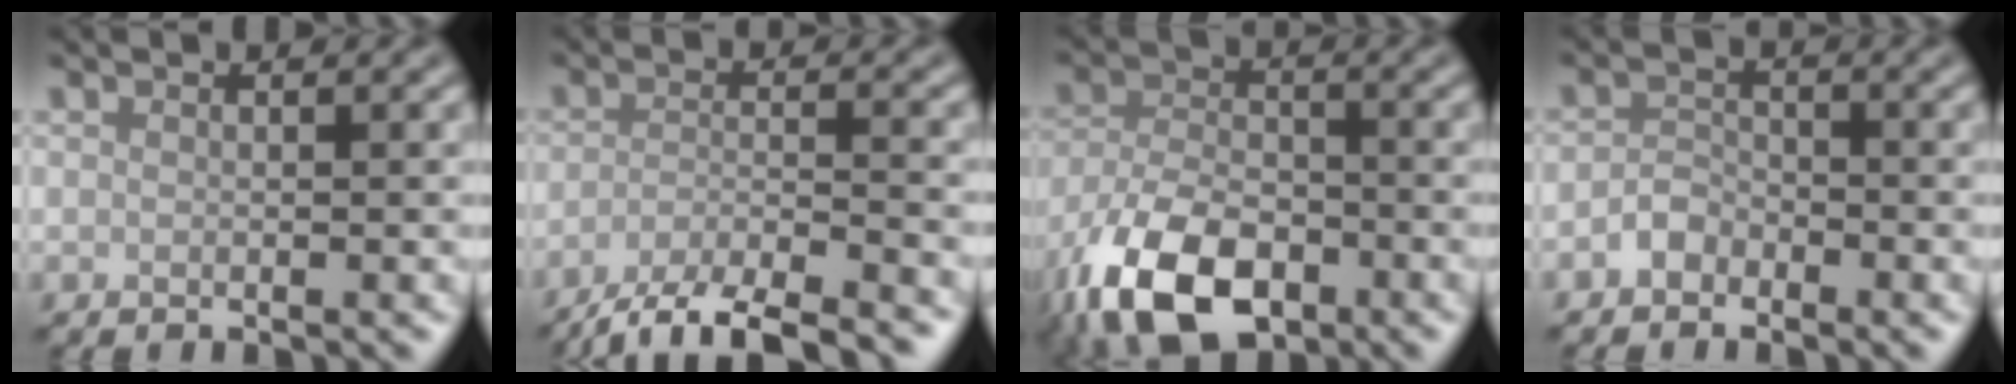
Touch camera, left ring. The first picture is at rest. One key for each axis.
{"total": 6.5, "fx": -5.3, "fy": 1.5, "fz": 3.6, "tx": -0.059, "ty": -0.007, "tz": -0.089}
{"total": 10.8, "fx": -6.4, "fy": 5.5, "fz": 6.7, "tx": -0.150, "ty": -0.026, "tz": -0.119}
{"total": 1.5, "fx": -1.1, "fy": 1.0, "fz": 0.4, "tx": -0.006, "ty": 0.007, "tz": -0.024}